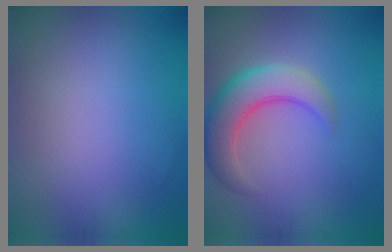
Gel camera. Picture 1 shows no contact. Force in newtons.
{"total": 5.6, "press": 5.5, "slide": 0.4}